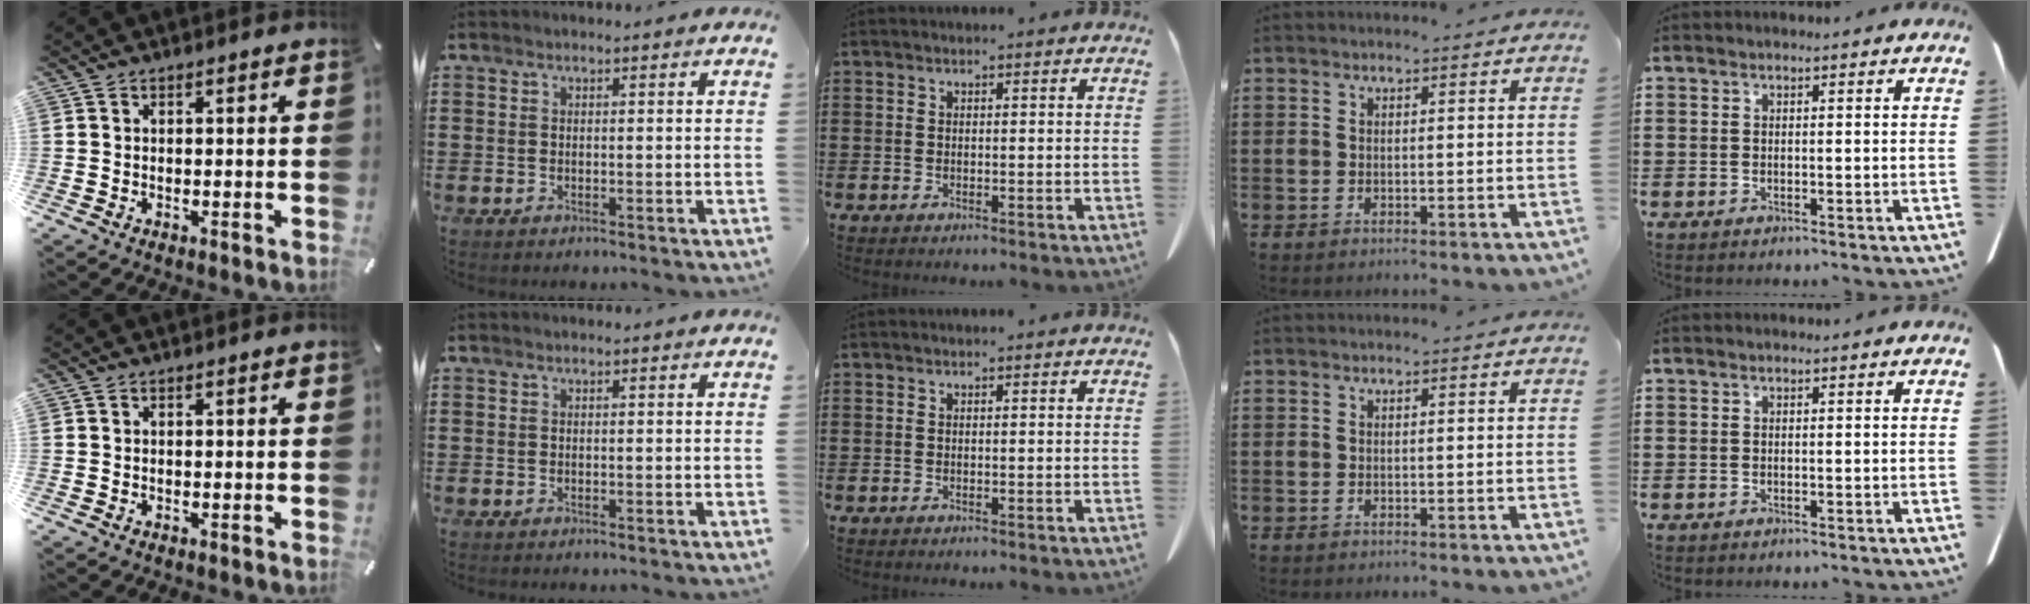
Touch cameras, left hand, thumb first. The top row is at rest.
{}